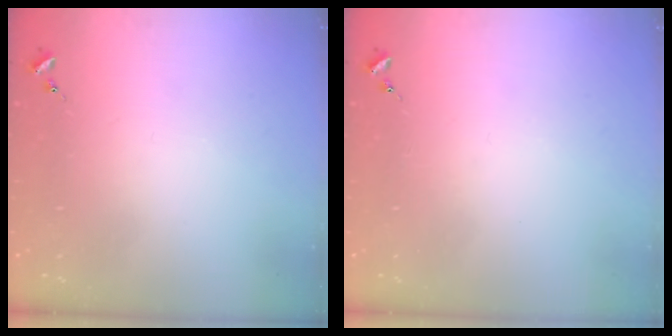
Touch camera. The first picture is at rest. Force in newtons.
{"total": 0.0}